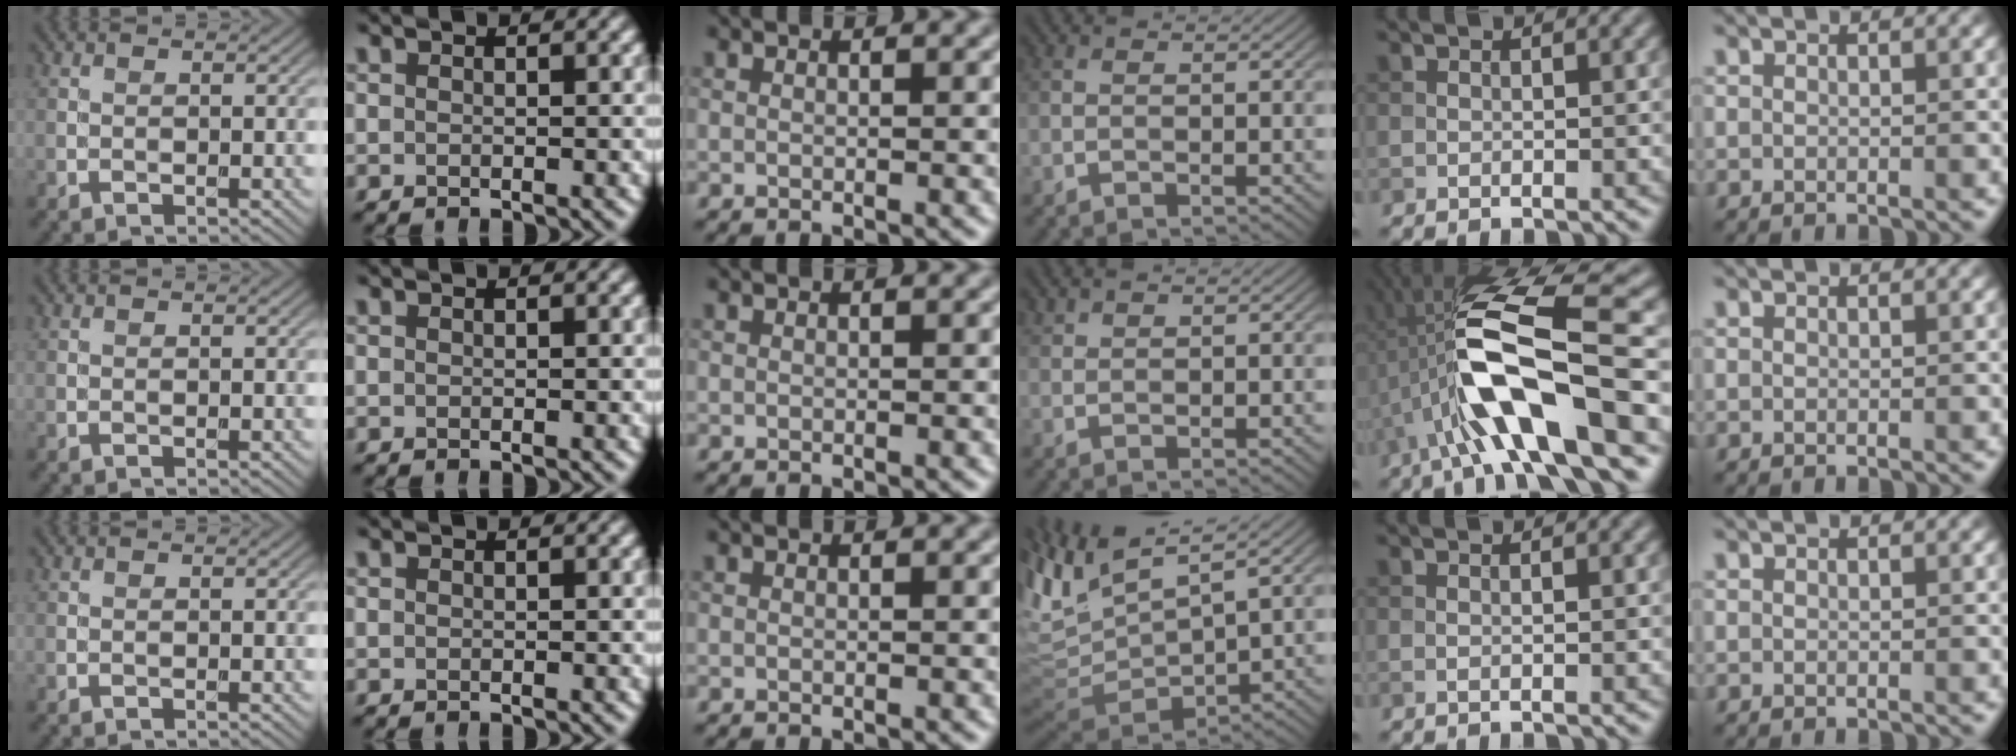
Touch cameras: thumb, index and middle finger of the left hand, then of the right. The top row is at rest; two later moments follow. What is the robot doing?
{"motion": "screw", "object": "dispenser bottle"}